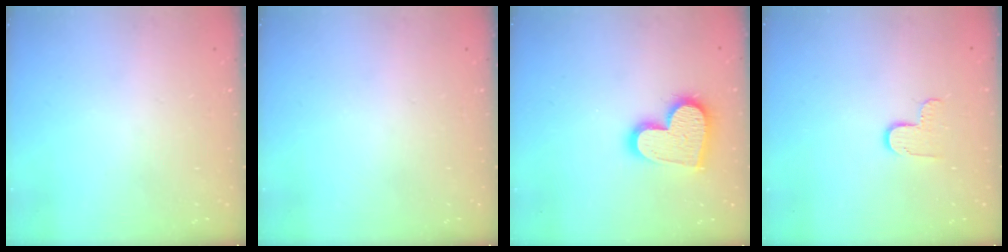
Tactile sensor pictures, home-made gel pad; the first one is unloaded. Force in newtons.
{"total": 0.0}
{"total": 15.5, "press": 15.5, "slide": 1.1}
{"total": 6.3, "press": 6.3, "slide": 0.3}